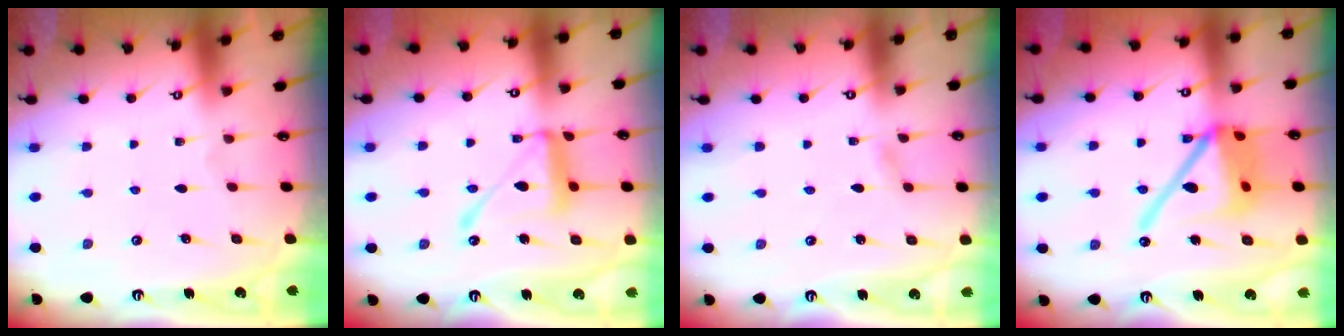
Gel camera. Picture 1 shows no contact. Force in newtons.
{"total": 16.9, "press": 16.8, "slide": 1.6}
{"total": 1.4, "press": 1.4, "slide": 0.2}
{"total": 17.6, "press": 17.4, "slide": 2.5}